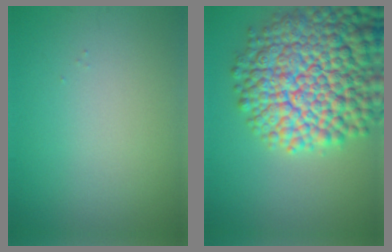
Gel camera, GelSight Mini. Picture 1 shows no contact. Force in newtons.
{"total": 14.9, "press": 14.8, "slide": 0.7}